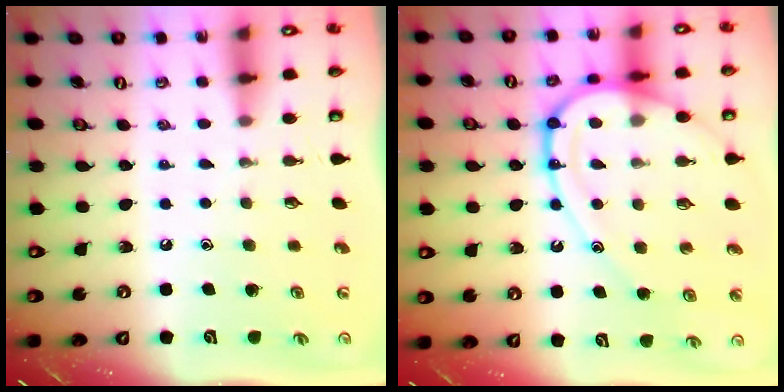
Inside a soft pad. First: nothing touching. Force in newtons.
{"total": 14.7, "press": 14.7, "slide": 1.4}